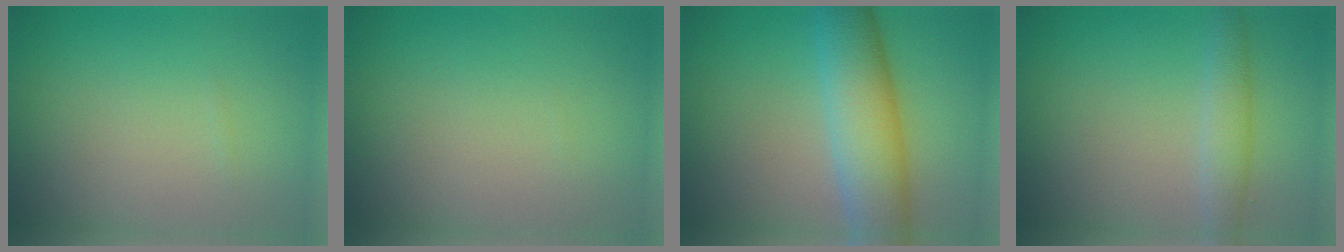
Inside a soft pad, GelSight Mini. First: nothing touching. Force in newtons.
{"total": 0.0}
{"total": 7.8, "press": 7.8, "slide": 0.1}
{"total": 2.4, "press": 2.4, "slide": 0.1}